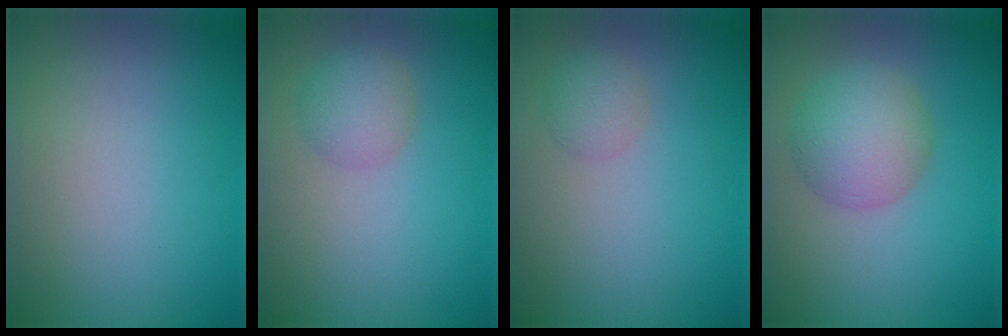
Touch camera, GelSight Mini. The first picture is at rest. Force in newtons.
{"total": 2.5, "press": 2.5, "slide": 0.1}
{"total": 1.6, "press": 1.6, "slide": 0.1}
{"total": 5.0, "press": 5.0, "slide": 0.3}